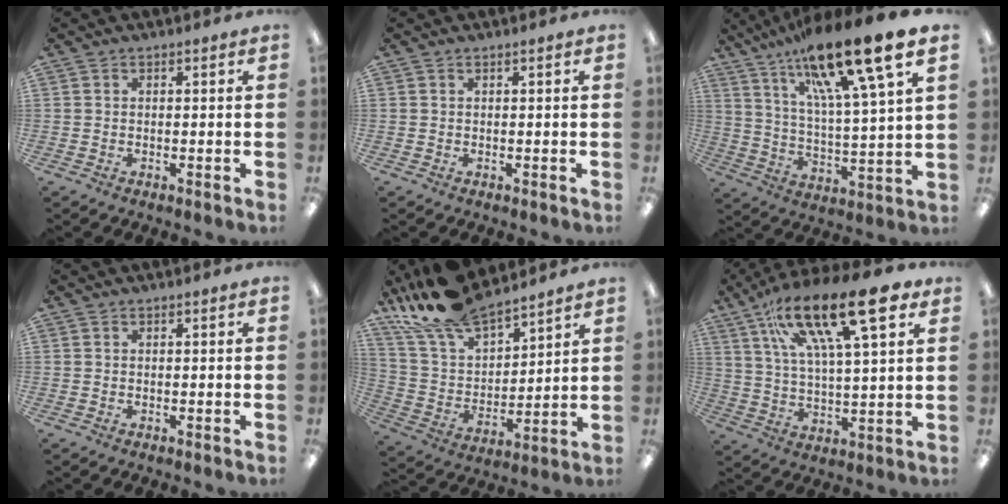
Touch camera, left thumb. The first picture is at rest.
{"total": 0.0}
{"total": 21.3, "force": [15.6, 3.3, 14.0], "torque": [-0.239, -0.098, 0.248]}
{"total": 0.0}
{"total": 18.0, "force": [15.3, 6.1, 7.3], "torque": [-0.168, -0.090, 0.282]}
{"total": 22.1, "force": [13.6, 6.4, 16.2], "torque": [-0.267, -0.067, 0.219]}